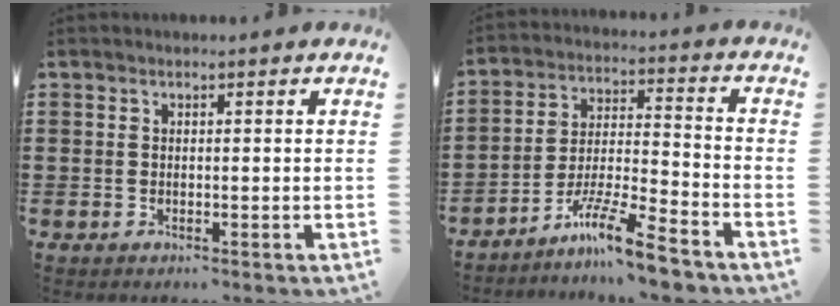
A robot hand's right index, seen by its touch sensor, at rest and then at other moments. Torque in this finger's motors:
{"motor_torque": [-0.16, 0.17, 0.40, 0.04]}